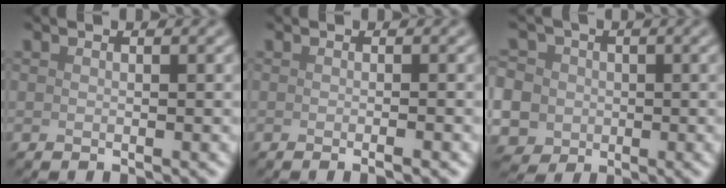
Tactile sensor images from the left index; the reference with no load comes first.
{"total": 1.8, "force": [-0.6, 0.5, 1.6], "torque": [-0.011, -0.002, -0.011]}
{"total": 10.2, "force": [-1.6, 9.4, 3.7], "torque": [-0.087, 0.006, -0.060]}